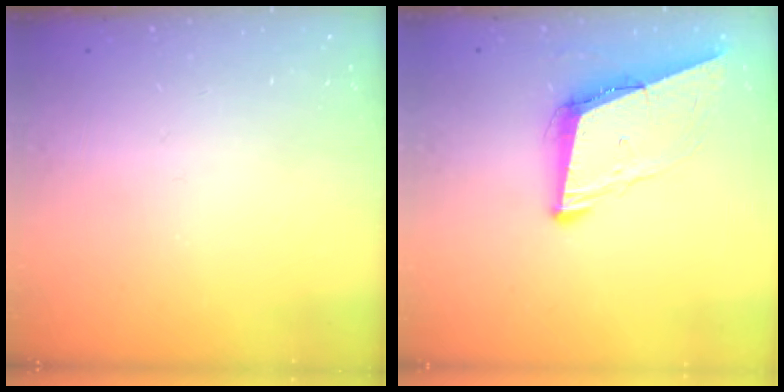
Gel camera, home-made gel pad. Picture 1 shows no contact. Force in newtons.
{"total": 8.6, "press": 7.8, "slide": 3.6}